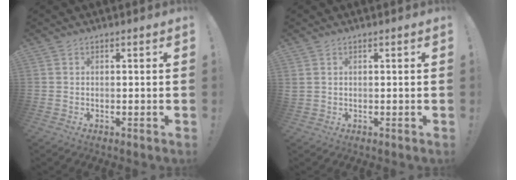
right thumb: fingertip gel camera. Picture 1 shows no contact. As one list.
[{"total": 1.3, "force": [0.6, 0.9, 0.7], "torque": [-0.018, 0.004, 0.013]}]